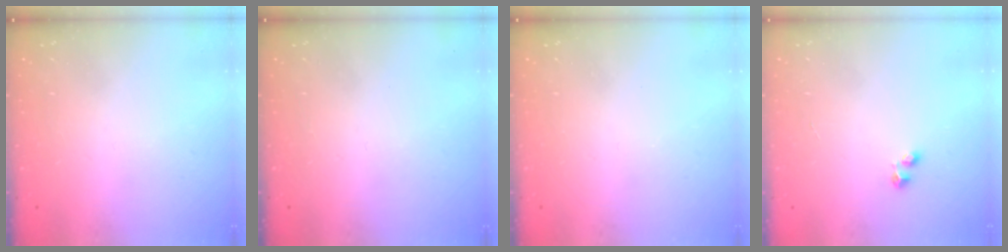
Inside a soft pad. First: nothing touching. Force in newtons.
{"total": 0.0}
{"total": 0.0}
{"total": 2.4, "press": 2.4, "slide": 0.4}